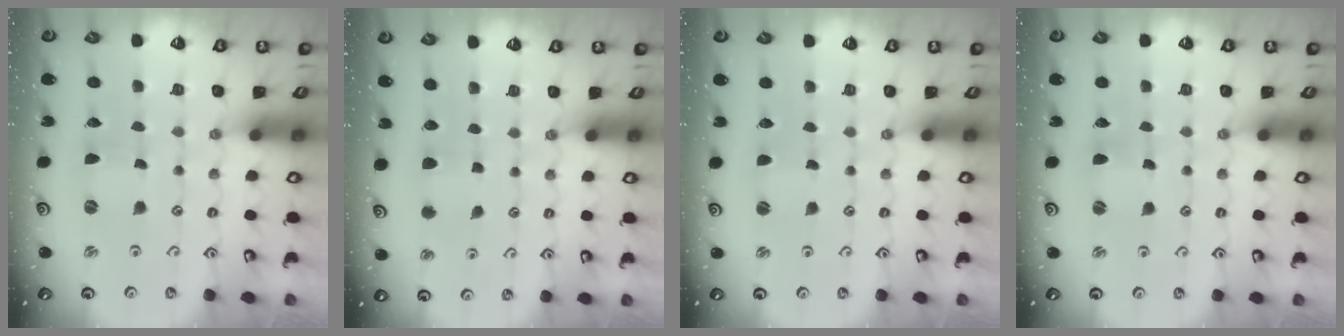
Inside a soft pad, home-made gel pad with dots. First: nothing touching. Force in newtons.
{"total": 2.8, "press": 2.7, "slide": 0.5}
{"total": 1.1, "press": 1.1, "slide": 0.2}
{"total": 1.1, "press": 1.0, "slide": 0.3}